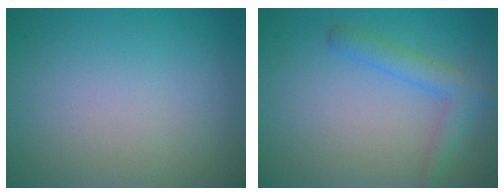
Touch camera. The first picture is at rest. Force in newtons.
{"total": 2.7, "press": 2.7, "slide": 0.1}